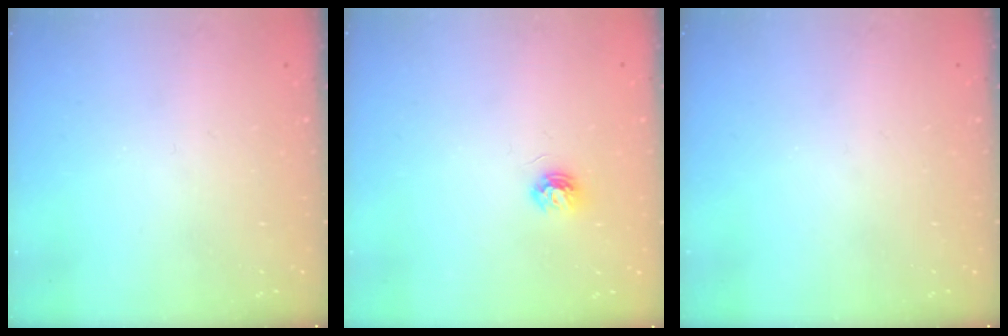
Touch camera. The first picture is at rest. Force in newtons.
{"total": 4.7, "press": 4.6, "slide": 0.5}
{"total": 0.0}